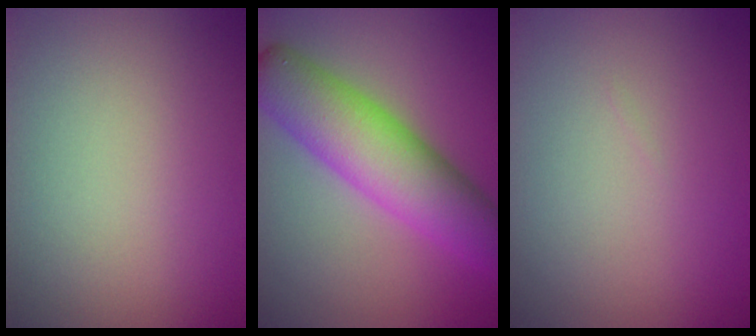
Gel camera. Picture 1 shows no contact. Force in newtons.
{"total": 8.4, "press": 8.4, "slide": 0.1}
{"total": 0.0}